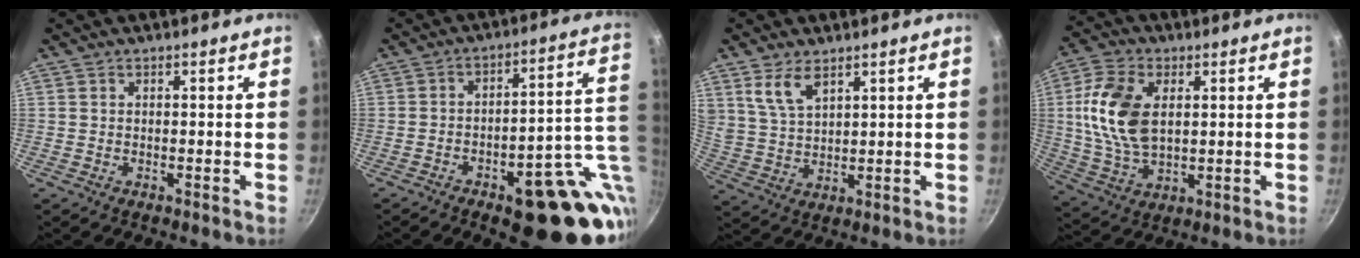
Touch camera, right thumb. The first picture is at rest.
{"total": 20.4, "force": [-4.9, 7.9, 18.2], "torque": [-0.179, 0.020, -0.053]}
{"total": 6.9, "force": [4.1, 3.3, 4.3], "torque": [-0.077, -0.022, 0.090]}
{"total": 14.3, "force": [2.5, 8.7, 11.1], "torque": [-0.205, -0.005, 0.048]}